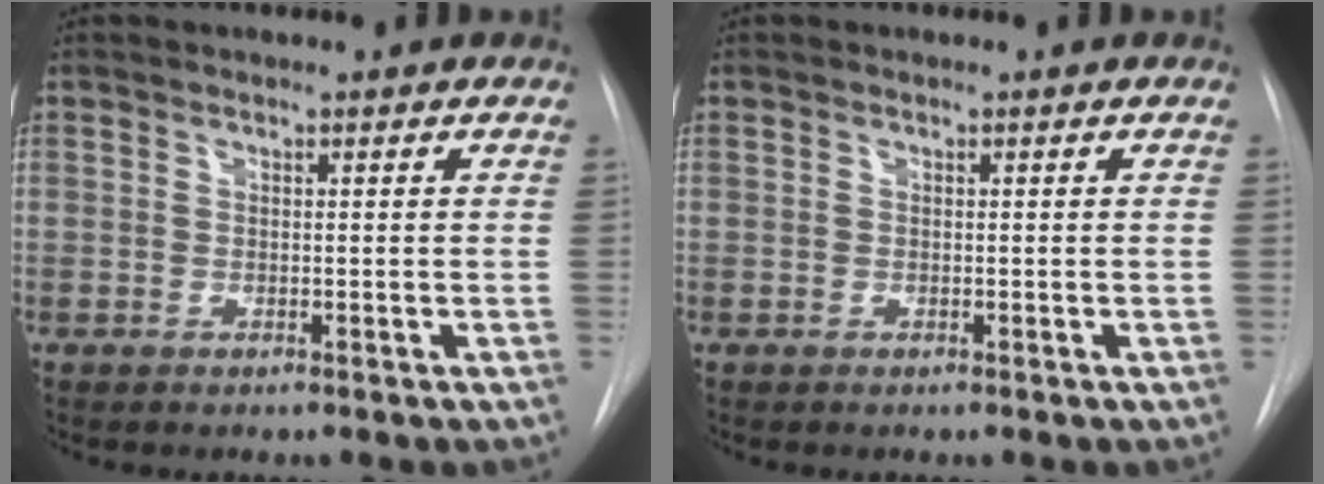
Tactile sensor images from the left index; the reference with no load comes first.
{"total": 0.0}